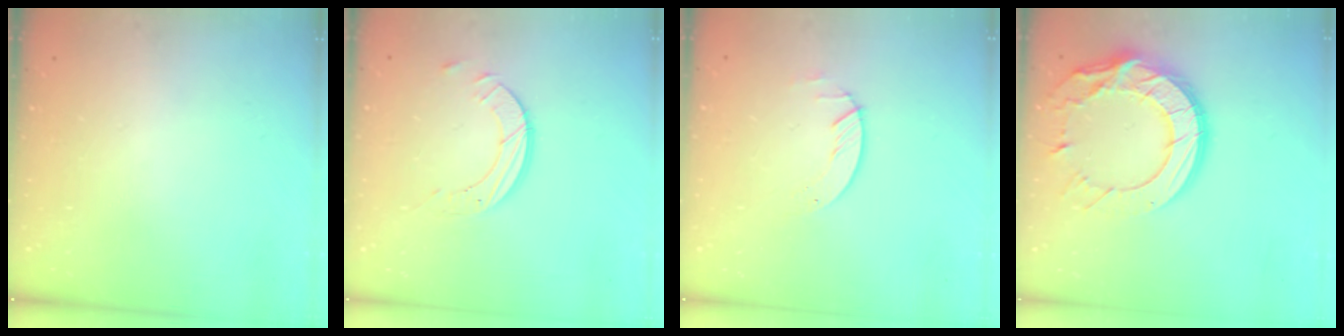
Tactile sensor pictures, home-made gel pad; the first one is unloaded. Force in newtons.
{"total": 7.1, "press": 7.1, "slide": 0.7}
{"total": 2.0, "press": 2.0, "slide": 0.2}
{"total": 20.2, "press": 20.1, "slide": 1.7}